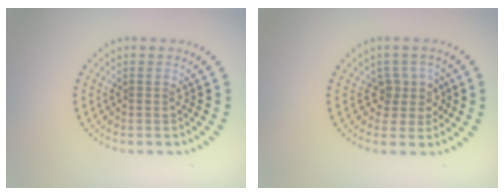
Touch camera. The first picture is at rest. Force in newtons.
{"total": 2.2, "press": 1.9, "slide": 1.2}